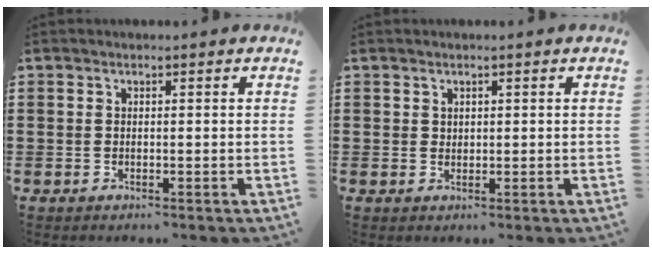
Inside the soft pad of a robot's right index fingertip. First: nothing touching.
{"total": 1.0, "force": [0.7, 0.7, 0.2], "torque": [-0.005, 0.002, 0.014]}